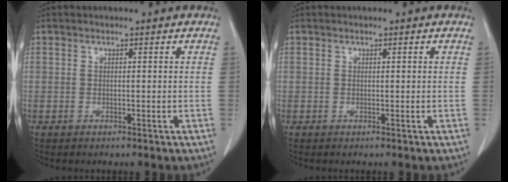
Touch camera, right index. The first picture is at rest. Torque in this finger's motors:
{"motor_torque": [-0.06, 0.01, 0.02, 0.02]}